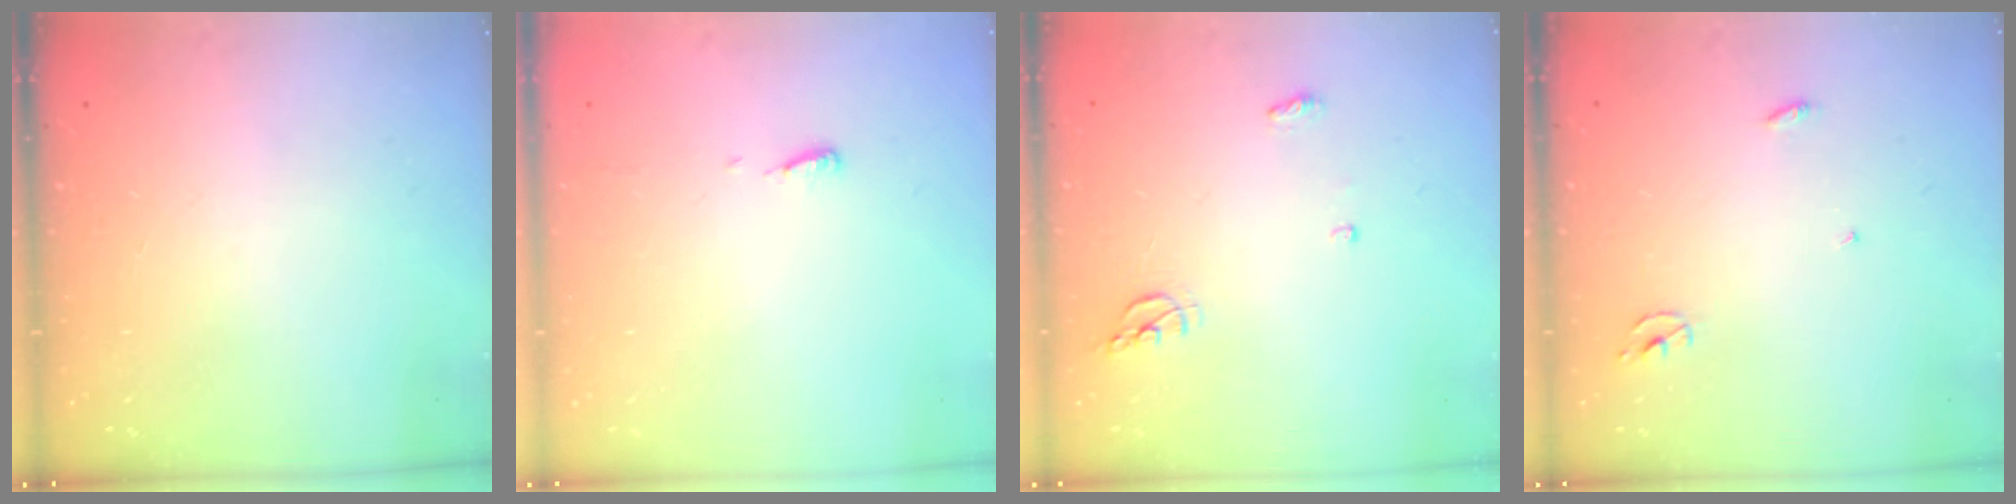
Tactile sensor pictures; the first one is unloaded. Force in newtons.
{"total": 3.7, "press": 3.7, "slide": 0.4}
{"total": 5.6, "press": 5.6, "slide": 0.7}
{"total": 2.3, "press": 2.3, "slide": 0.2}